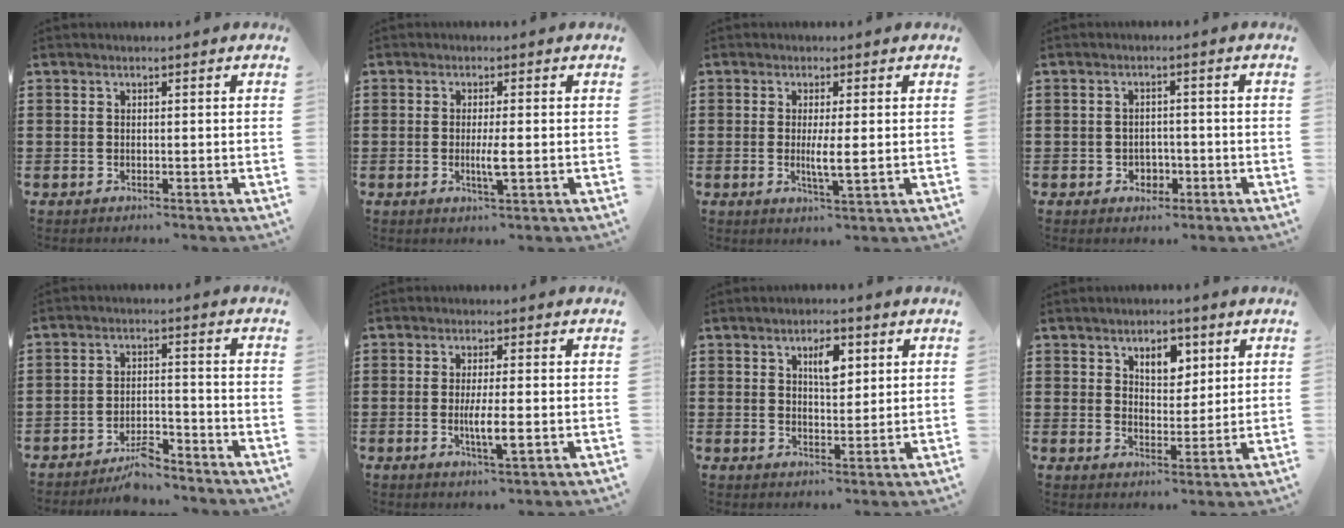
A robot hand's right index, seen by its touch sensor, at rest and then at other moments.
{"total": 3.1, "force": [-0.5, 0.3, 3.1], "torque": [-0.062, -0.007, -0.012]}
{"total": 3.4, "force": [0.0, 0.2, 3.4], "torque": [-0.062, -0.006, -0.001]}
{"total": 2.4, "force": [-1.1, 2.0, 0.9], "torque": [-0.023, 0.003, -0.025]}
{"total": 4.9, "force": [-4.5, 1.0, 1.6], "torque": [-0.035, 0.005, -0.089]}
{"total": 4.7, "force": [-0.8, 0.7, 4.6], "torque": [-0.087, -0.006, -0.019]}
{"total": 4.8, "force": [2.1, 2.0, 3.8], "torque": [-0.057, -0.001, 0.030]}
{"total": 5.0, "force": [3.0, 3.1, 2.6], "torque": [-0.048, 0.007, 0.050]}